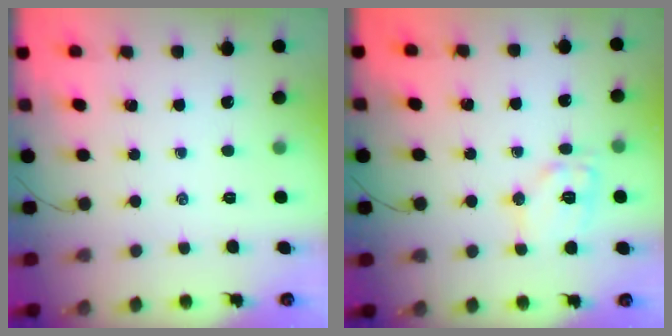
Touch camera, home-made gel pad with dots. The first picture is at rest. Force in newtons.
{"total": 10.2, "press": 10.2, "slide": 0.7}